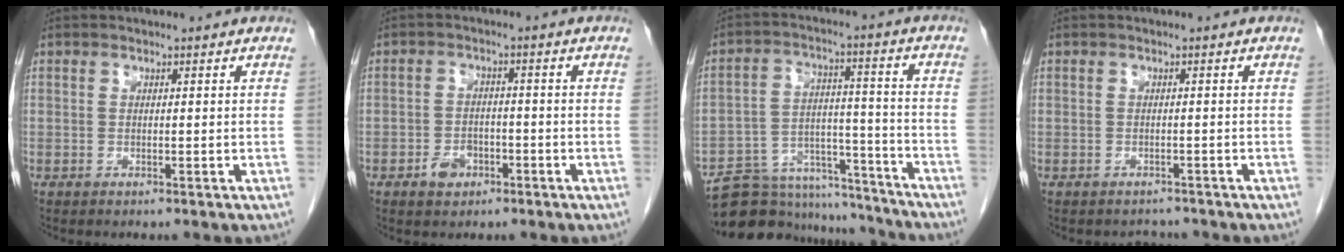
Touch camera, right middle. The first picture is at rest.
{"total": 3.6, "force": [-2.0, 2.5, 1.7], "torque": [-0.026, 0.005, -0.028]}
{"total": 15.3, "force": [-14.4, 4.7, 2.1], "torque": [-0.028, 0.050, -0.214]}
{"total": 2.1, "force": [-1.8, 0.9, -0.4], "torque": [-0.001, -0.001, -0.028]}